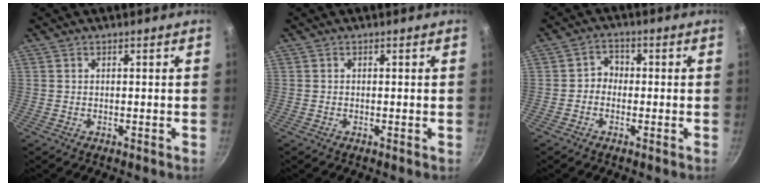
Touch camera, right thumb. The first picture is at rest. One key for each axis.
{"total": 0.0}
{"total": 3.0, "fx": -0.8, "fy": 2.6, "fz": 1.3, "tx": -0.002, "ty": 0.017, "tz": -0.024}